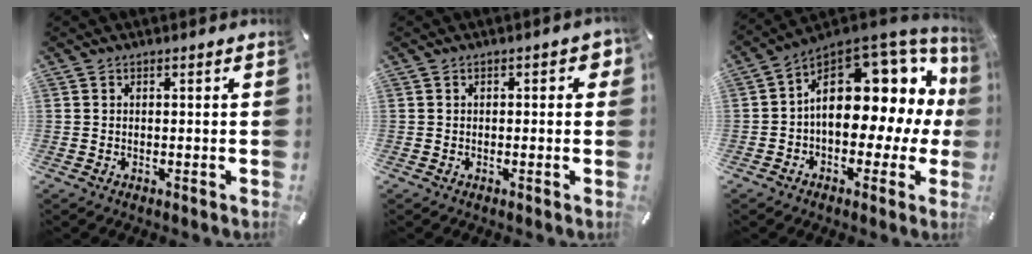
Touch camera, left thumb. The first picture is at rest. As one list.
[{"total": 2.1, "force": [0.0, 1.1, 1.8], "torque": [-0.018, 0.001, -0.005]}, {"total": 17.7, "force": [4.3, 11.7, 12.5], "torque": [-0.149, -0.047, 0.075]}]